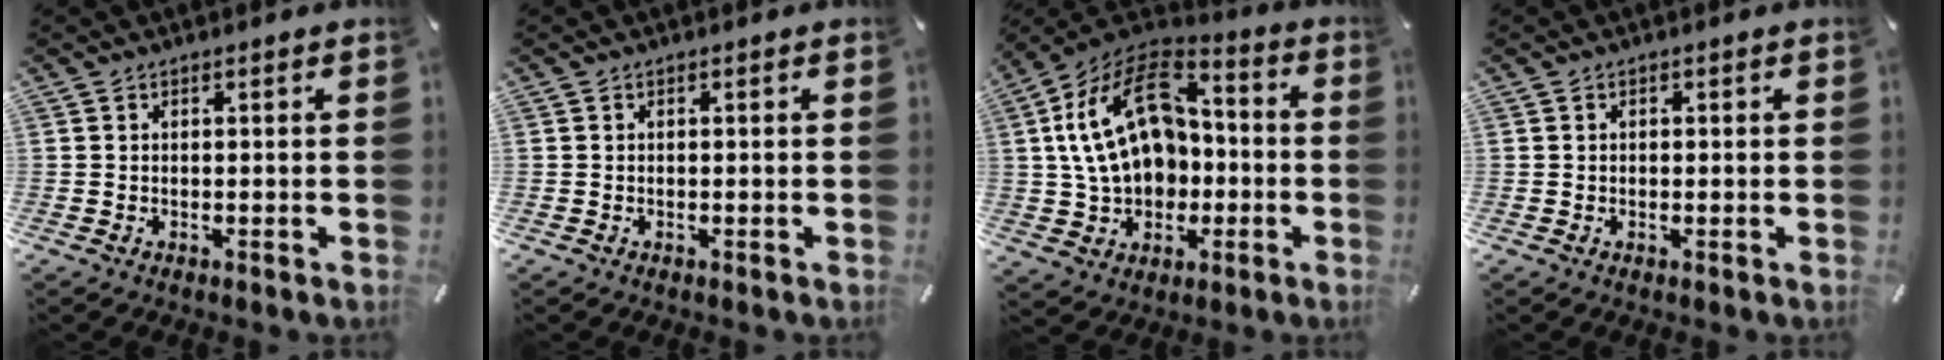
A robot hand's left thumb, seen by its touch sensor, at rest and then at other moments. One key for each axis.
{"total": 0.0}
{"total": 21.1, "fx": 1.4, "fy": 16.0, "fz": 13.8, "tx": -0.267, "ty": 0.007, "tz": 0.030}
{"total": 0.6, "fx": 0.0, "fy": 0.5, "fz": 0.3, "tx": -0.005, "ty": 0.003, "tz": -0.002}